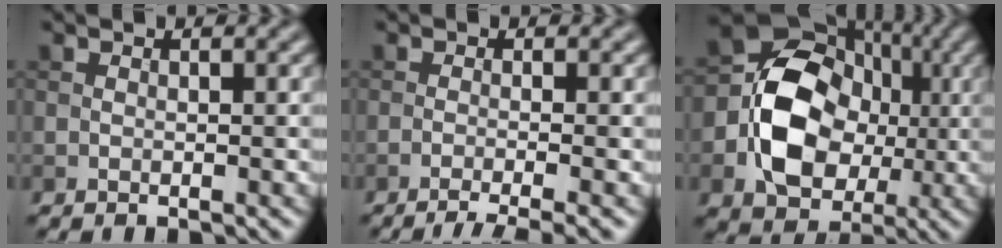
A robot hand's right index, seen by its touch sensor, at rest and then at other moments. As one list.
[{"total": 3.7, "force": [-2.2, 0.7, 2.9], "torque": [-0.038, 0.001, -0.046]}, {"total": 10.0, "force": [-1.6, 7.7, 6.2], "torque": [-0.102, 0.006, -0.032]}]